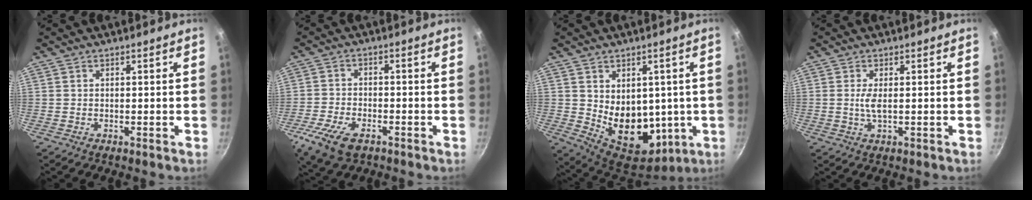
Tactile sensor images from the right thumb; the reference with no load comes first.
{"total": 9.3, "force": [-4.9, 4.6, 6.3], "torque": [-0.137, 0.007, -0.096]}
{"total": 14.7, "force": [0.6, 10.7, 10.1], "torque": [-0.118, -0.036, 0.039]}
{"total": 2.6, "force": [0.2, 0.7, 2.5], "torque": [-0.055, -0.002, 0.004]}